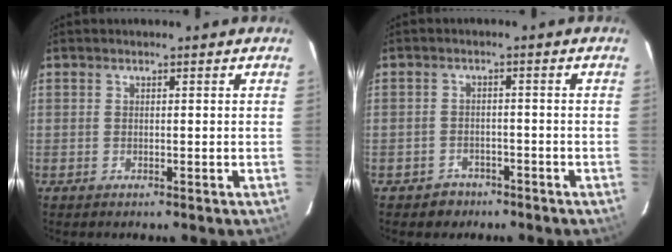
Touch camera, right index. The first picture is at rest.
{"total": 4.0, "force": [-2.8, 2.9, 0.2], "torque": [-0.018, 0.014, -0.039]}